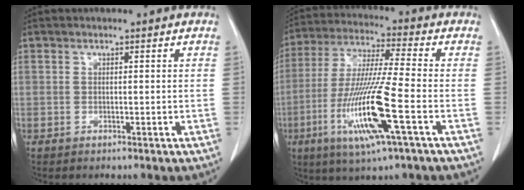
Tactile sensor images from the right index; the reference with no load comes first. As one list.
[{"total": 15.4, "force": [-5.1, 0.1, 14.5], "torque": [-0.300, -0.023, -0.099]}]